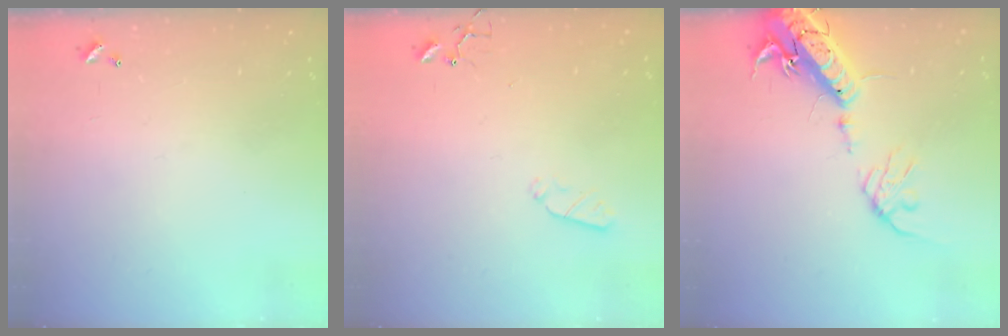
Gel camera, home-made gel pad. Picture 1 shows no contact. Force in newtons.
{"total": 4.5, "press": 4.5, "slide": 0.4}
{"total": 18.1, "press": 17.7, "slide": 3.8}